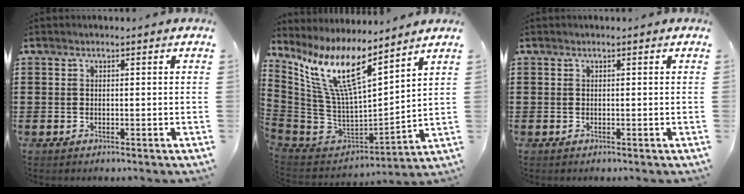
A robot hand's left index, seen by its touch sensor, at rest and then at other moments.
{"total": 13.6, "force": [8.2, 3.4, 10.3], "torque": [-0.243, -0.055, 0.138]}
{"total": 0.0}